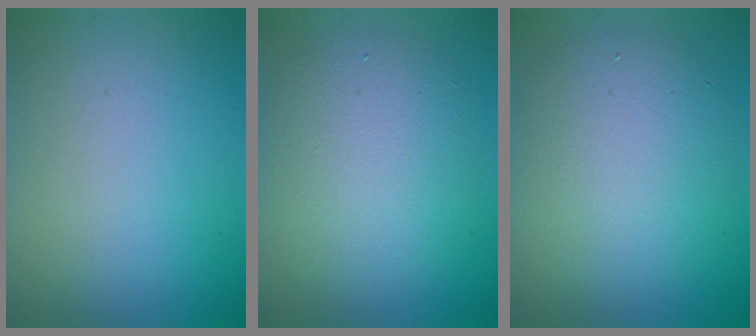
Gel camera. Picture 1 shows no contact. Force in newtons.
{"total": 6.2, "press": 6.1, "slide": 0.4}
{"total": 7.0, "press": 7.0, "slide": 0.3}